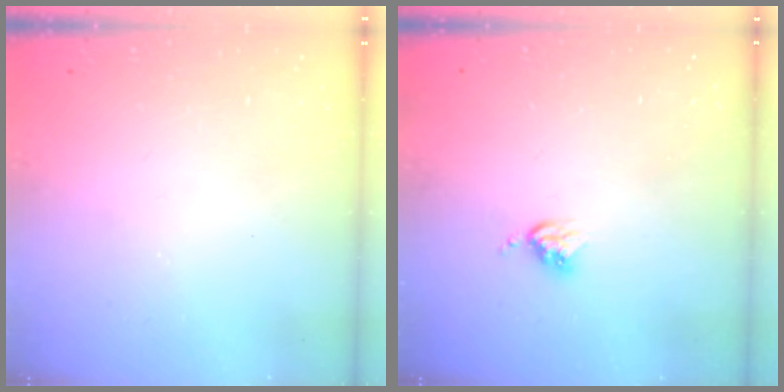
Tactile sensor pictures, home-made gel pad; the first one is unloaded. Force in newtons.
{"total": 3.8, "press": 3.8, "slide": 0.5}